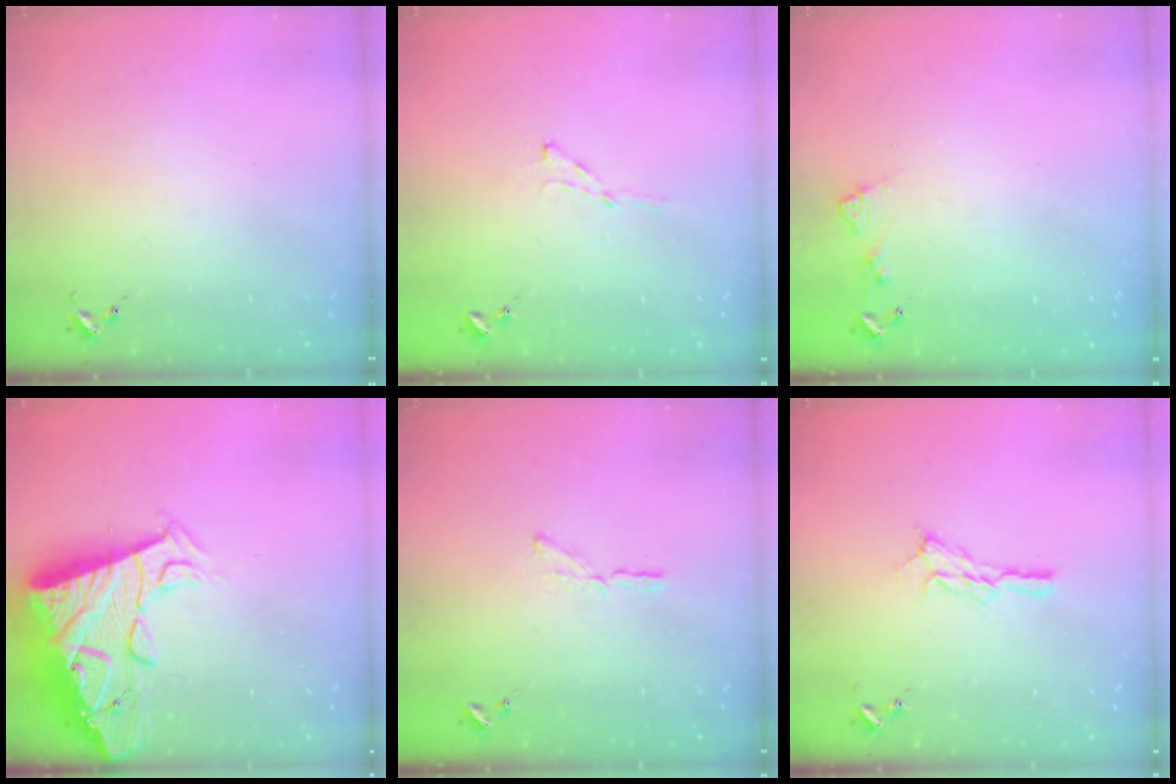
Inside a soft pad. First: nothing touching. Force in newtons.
{"total": 3.5, "press": 3.5, "slide": 0.4}
{"total": 4.5, "press": 4.5, "slide": 0.5}
{"total": 21.9, "press": 21.8, "slide": 2.3}
{"total": 3.5, "press": 3.5, "slide": 0.2}
{"total": 9.3, "press": 9.3, "slide": 0.4}